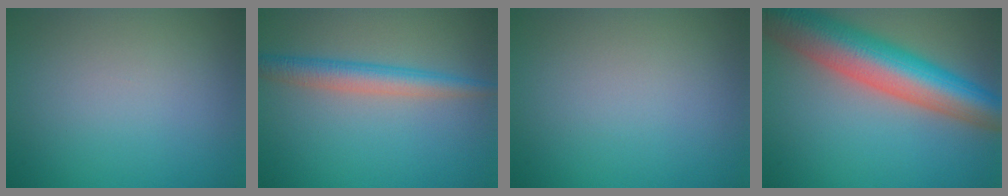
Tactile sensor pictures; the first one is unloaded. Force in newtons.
{"total": 3.4, "press": 3.4, "slide": 0.1}
{"total": 0.0}
{"total": 10.6, "press": 10.6, "slide": 0.6}